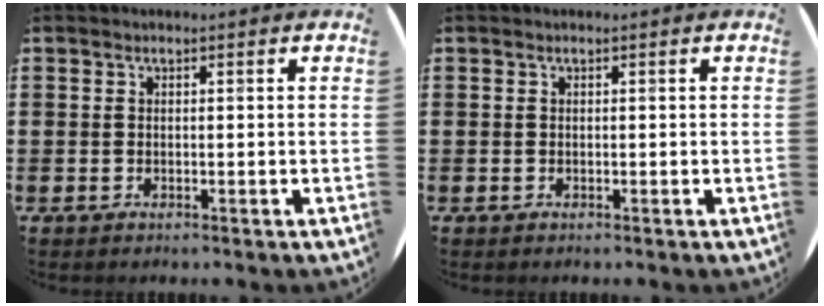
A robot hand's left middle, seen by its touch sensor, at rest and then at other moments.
{"total": 0.0}